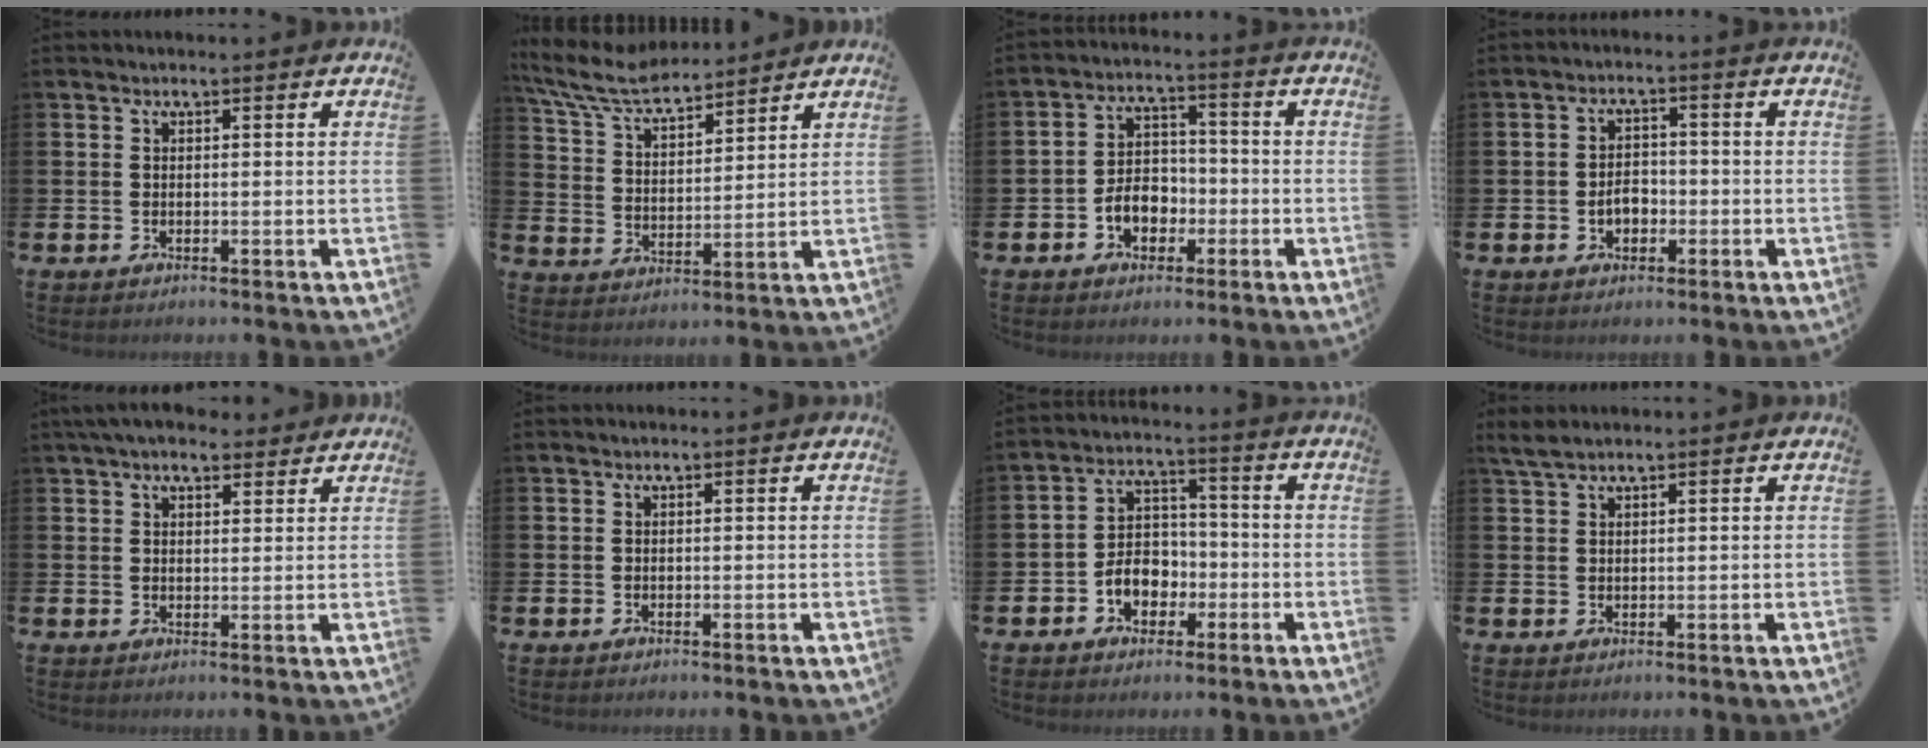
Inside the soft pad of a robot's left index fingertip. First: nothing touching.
{"total": 7.6, "force": [7.0, 1.8, 2.6], "torque": [-0.082, -0.033, 0.126]}
{"total": 5.1, "force": [-2.0, 3.8, 2.7], "torque": [-0.037, 0.006, -0.046]}
{"total": 3.2, "force": [-1.0, 2.3, 2.0], "torque": [-0.029, -0.001, -0.023]}
{"total": 4.9, "force": [4.4, 1.7, 1.4], "torque": [-0.029, -0.011, 0.080]}
{"total": 0.0}
{"total": 5.3, "force": [-1.9, 4.2, 2.5], "torque": [-0.042, 0.006, -0.041]}
{"total": 2.3, "force": [1.8, 0.7, 1.2], "torque": [-0.025, 0.005, 0.033]}